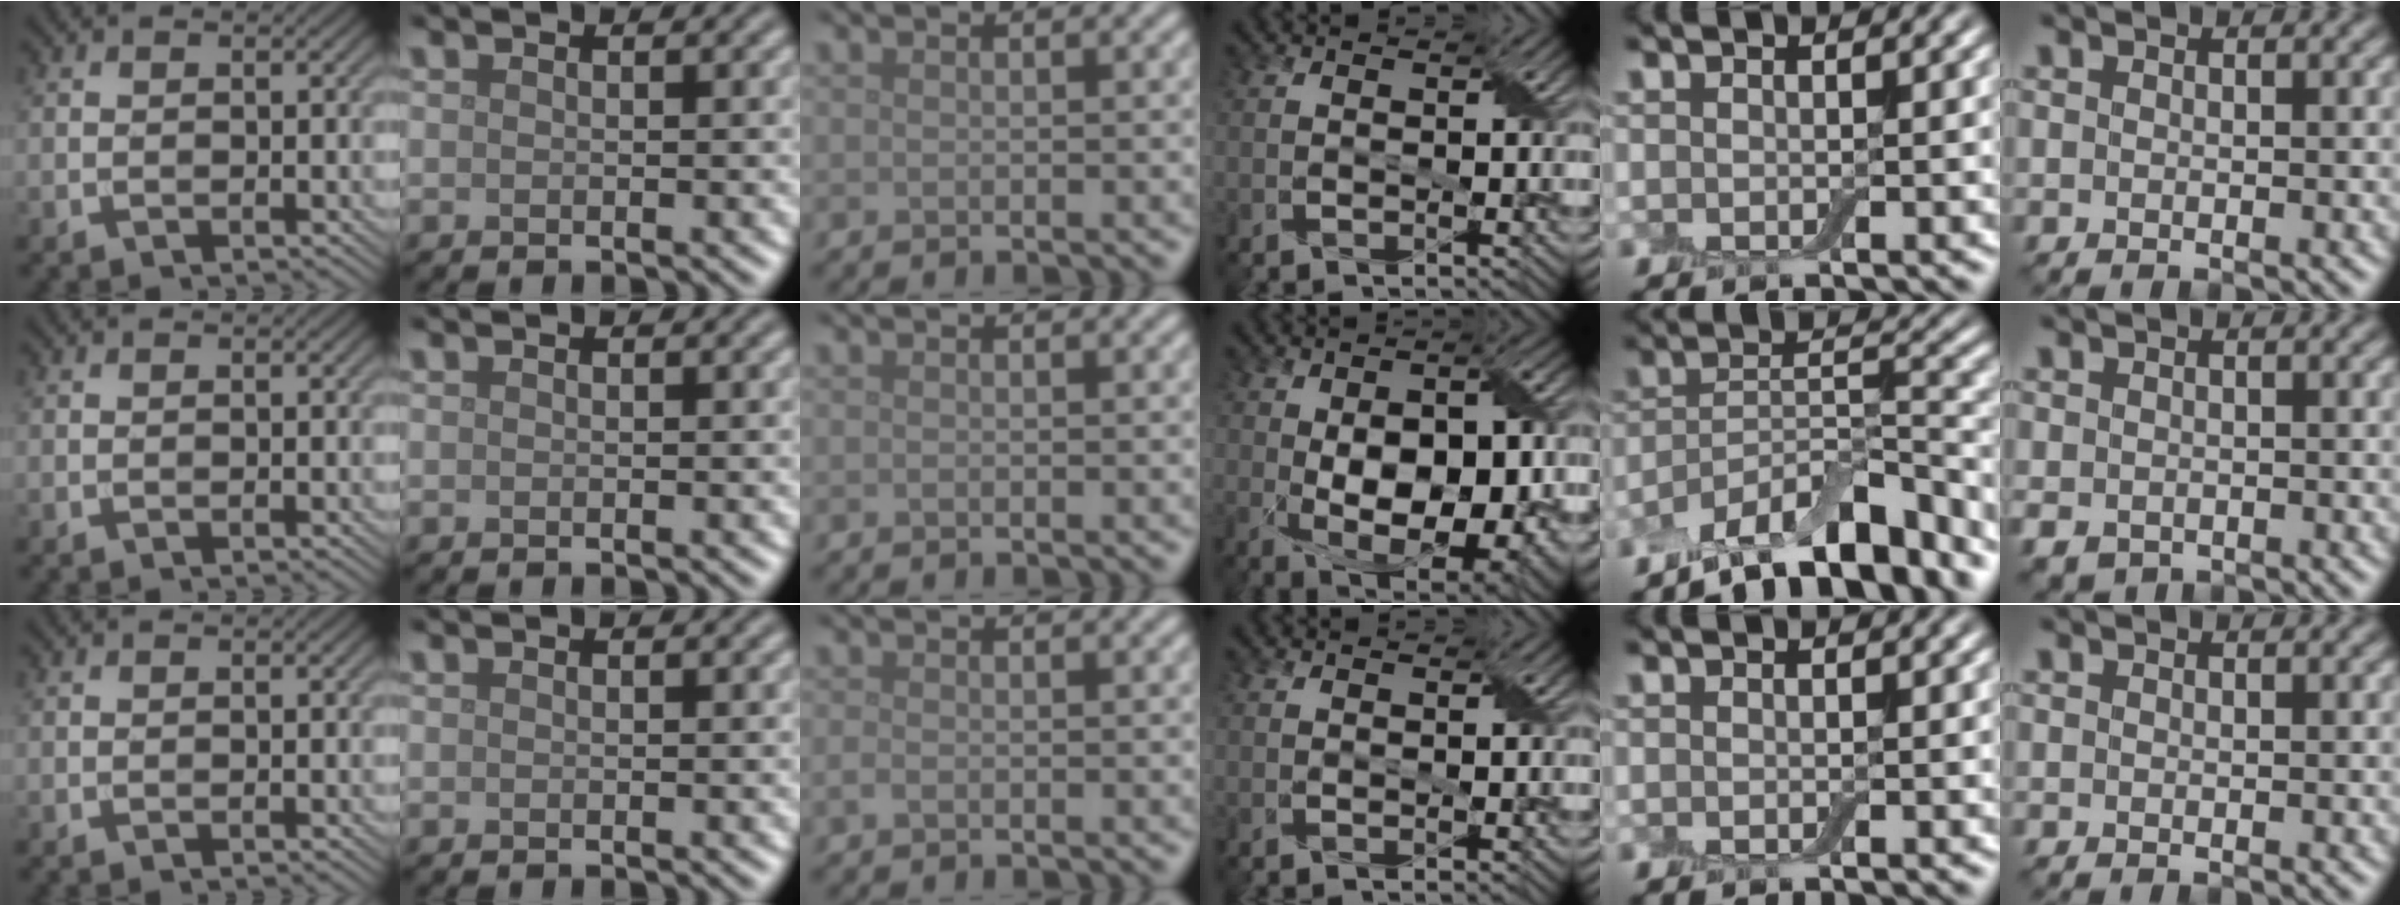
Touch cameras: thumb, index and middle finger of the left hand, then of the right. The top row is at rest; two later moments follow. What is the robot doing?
{"motion": "fold", "object": "cloth"}